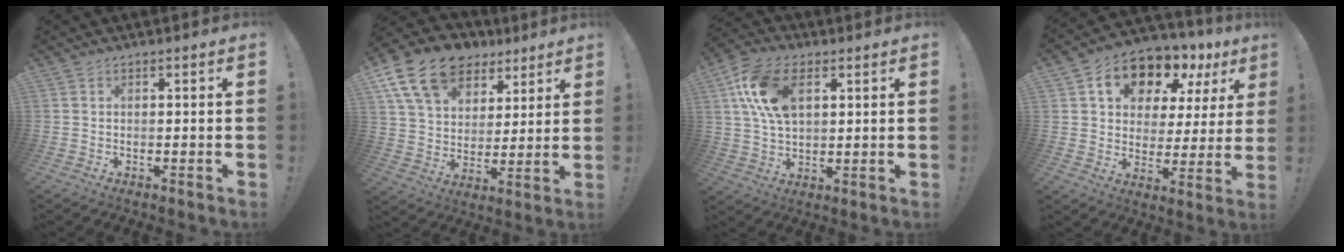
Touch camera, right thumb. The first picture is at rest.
{"total": 17.9, "force": [10.3, 11.6, 9.0], "torque": [-0.156, -0.051, 0.194]}
{"total": 15.3, "force": [5.5, 9.2, 10.9], "torque": [-0.216, -0.003, 0.100]}
{"total": 14.0, "force": [9.4, 7.7, 6.8], "torque": [-0.108, -0.068, 0.165]}